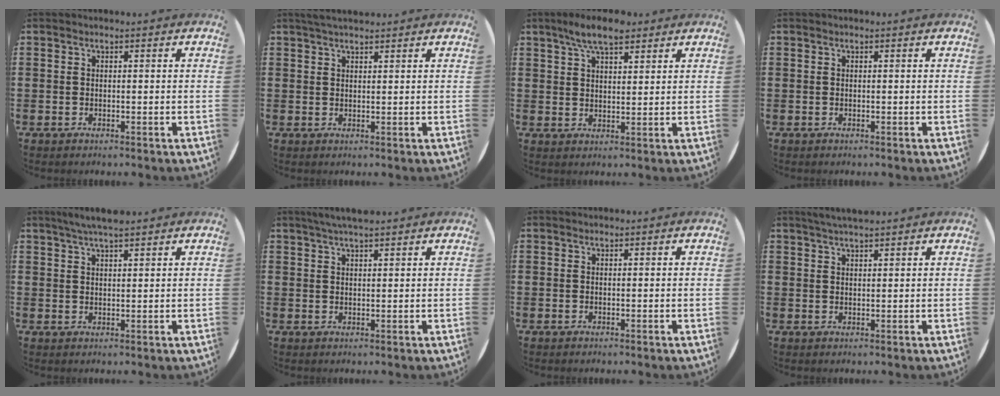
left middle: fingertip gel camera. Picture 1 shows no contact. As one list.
[{"total": 2.0, "force": [1.9, 0.3, 0.6], "torque": [-0.015, 0.005, 0.035]}, {"total": 5.8, "force": [4.4, 2.0, 3.3], "torque": [-0.065, -0.002, 0.077]}, {"total": 0.0}, {"total": 3.7, "force": [3.2, 0.3, 1.7], "torque": [-0.040, 0.000, 0.058]}, {"total": 3.0, "force": [2.7, 0.3, 1.4], "torque": [-0.031, 0.002, 0.048]}, {"total": 0.0}, {"total": 2.4, "force": [2.2, 0.1, 0.8], "torque": [-0.018, 0.003, 0.040]}]